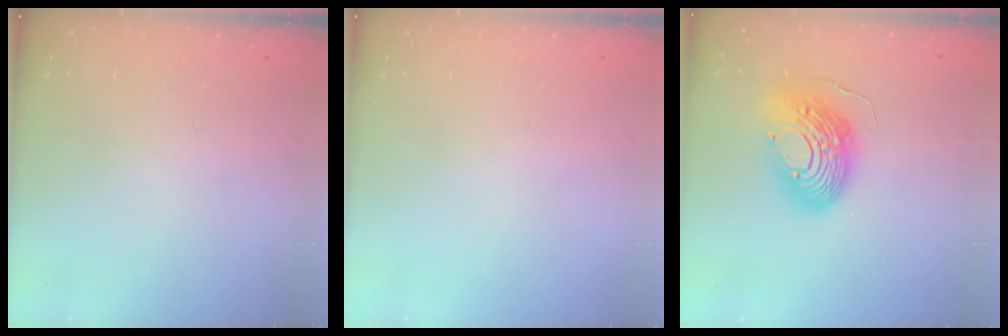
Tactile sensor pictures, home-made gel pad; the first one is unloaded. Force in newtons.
{"total": 0.0}
{"total": 17.4, "press": 17.3, "slide": 1.6}